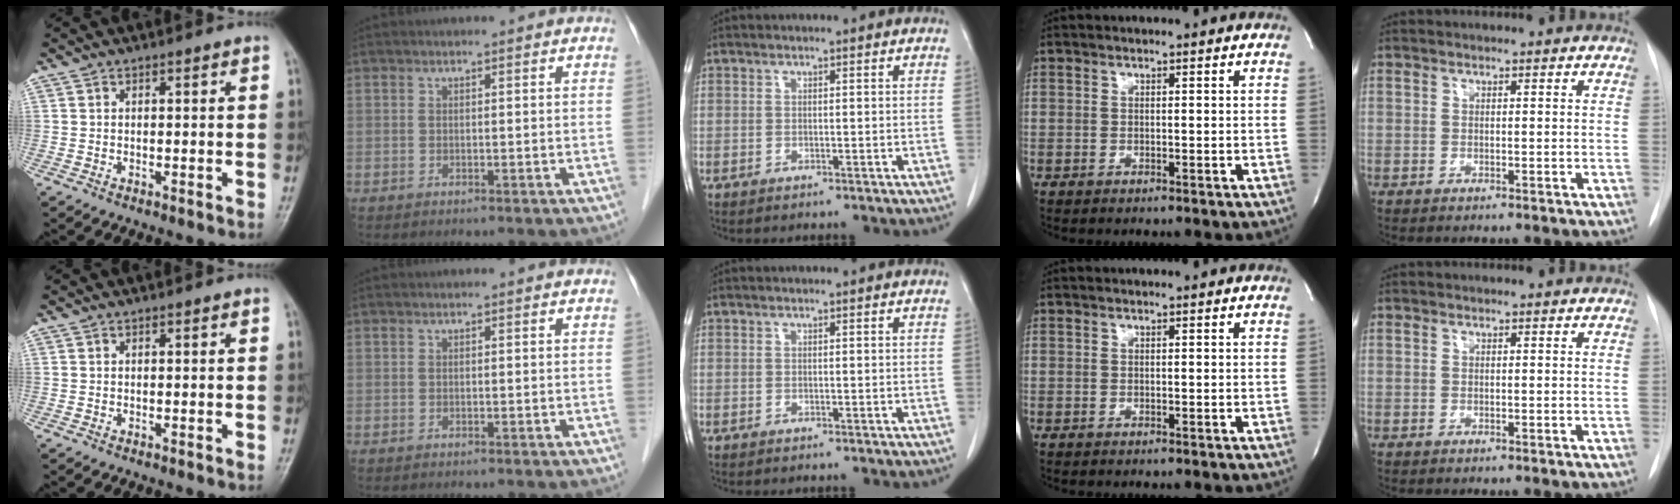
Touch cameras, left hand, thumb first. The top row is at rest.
{}